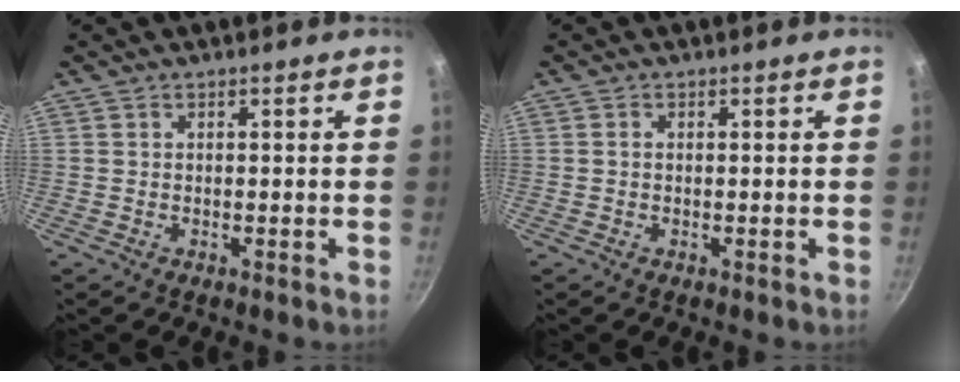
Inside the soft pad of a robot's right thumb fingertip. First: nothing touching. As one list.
[{"total": 0.6, "force": [0.0, 0.5, 0.4], "torque": [-0.007, 0.004, -0.002]}]